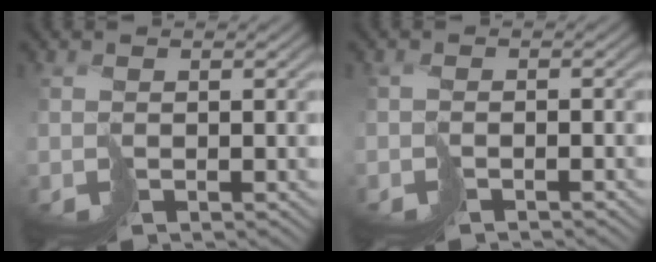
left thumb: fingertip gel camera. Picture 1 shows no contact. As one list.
[{"total": 1.0, "force": [-1.0, 0.0, 0.1], "torque": [0.004, 0.004, -0.020]}]